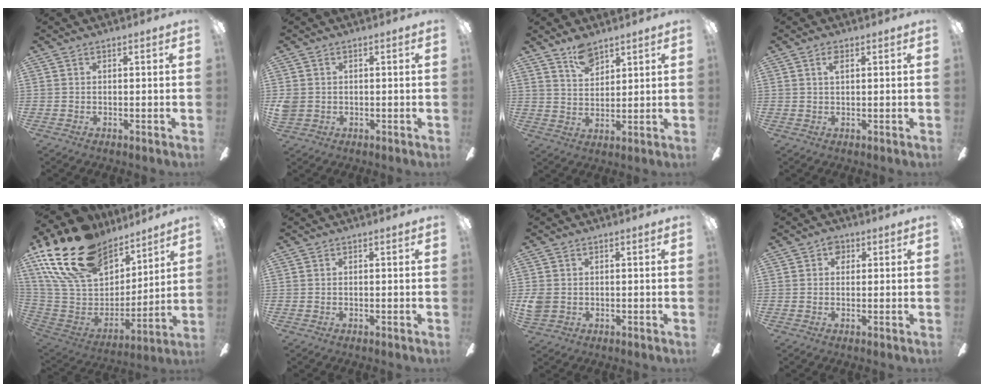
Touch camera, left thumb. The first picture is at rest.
{"total": 2.5, "force": [0.3, 2.3, 0.9], "torque": [-0.017, 0.005, 0.008]}
{"total": 7.1, "force": [5.4, 3.5, 3.1], "torque": [-0.045, -0.025, 0.096]}
{"total": 2.3, "force": [1.2, 1.0, 1.6], "torque": [-0.029, 0.001, 0.019]}
{"total": 24.6, "force": [16.5, 13.9, 11.9], "torque": [-0.250, -0.094, 0.312]}
{"total": 0.0}
{"total": 3.6, "force": [0.0, 3.0, 1.9], "torque": [-0.040, 0.005, 0.003]}
{"total": 2.8, "force": [1.1, 2.1, 1.5], "torque": [-0.015, 0.001, 0.017]}